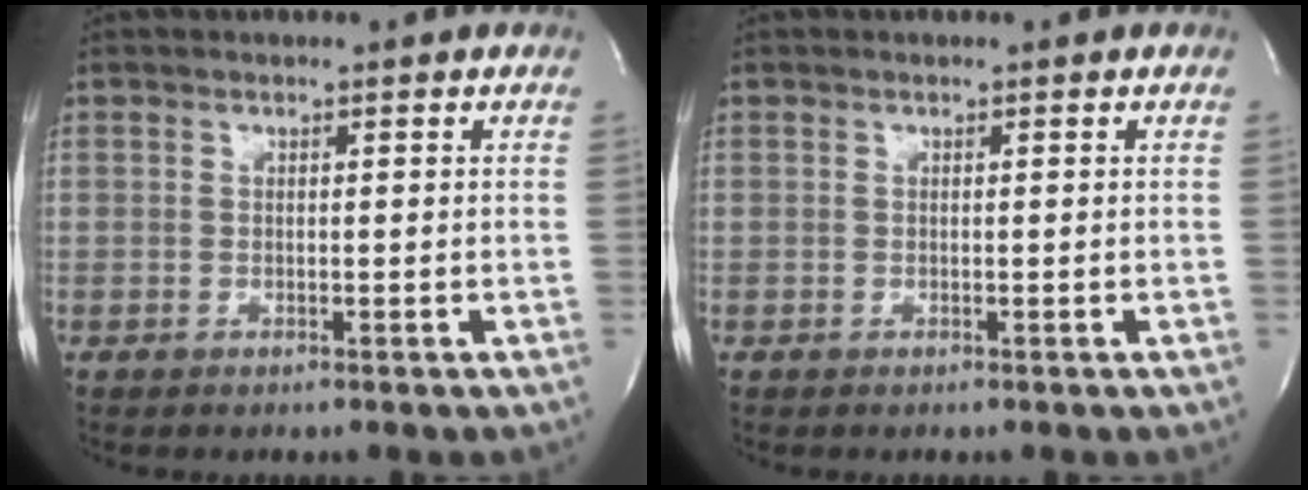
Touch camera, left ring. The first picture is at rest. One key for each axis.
{"total": 0.0}